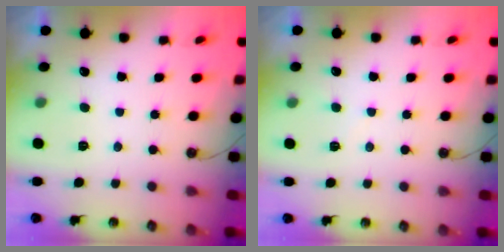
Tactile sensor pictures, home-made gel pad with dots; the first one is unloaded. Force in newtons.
{"total": 2.8, "press": 2.8, "slide": 0.3}